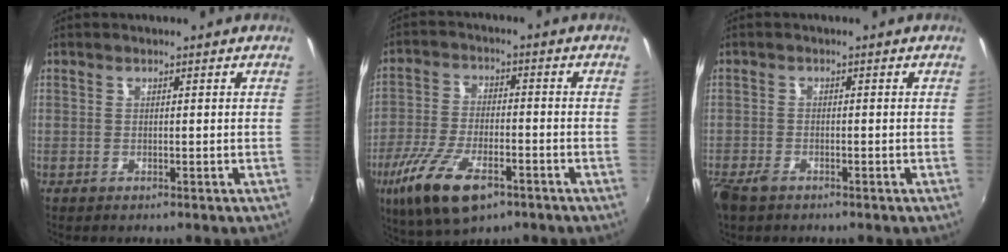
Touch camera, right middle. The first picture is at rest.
{"total": 14.0, "force": [-7.7, 5.8, 10.2], "torque": [-0.220, -0.035, -0.144]}
{"total": 3.9, "force": [-3.0, 1.6, 2.0], "torque": [-0.054, -0.014, -0.060]}